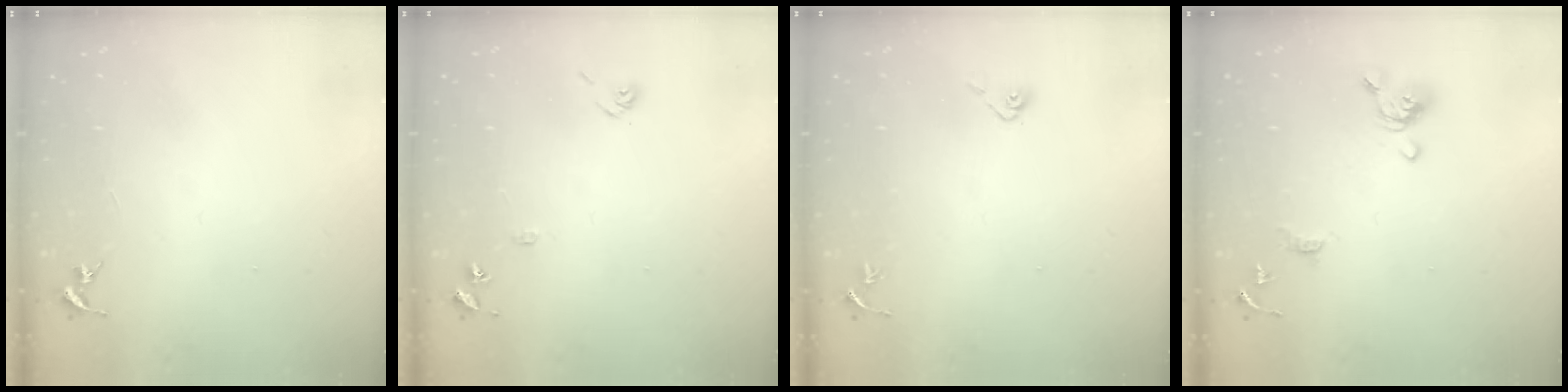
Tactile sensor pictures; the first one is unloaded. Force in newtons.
{"total": 7.2, "press": 7.2, "slide": 0.7}
{"total": 4.1, "press": 3.7, "slide": 1.7}
{"total": 11.3, "press": 11.2, "slide": 1.3}